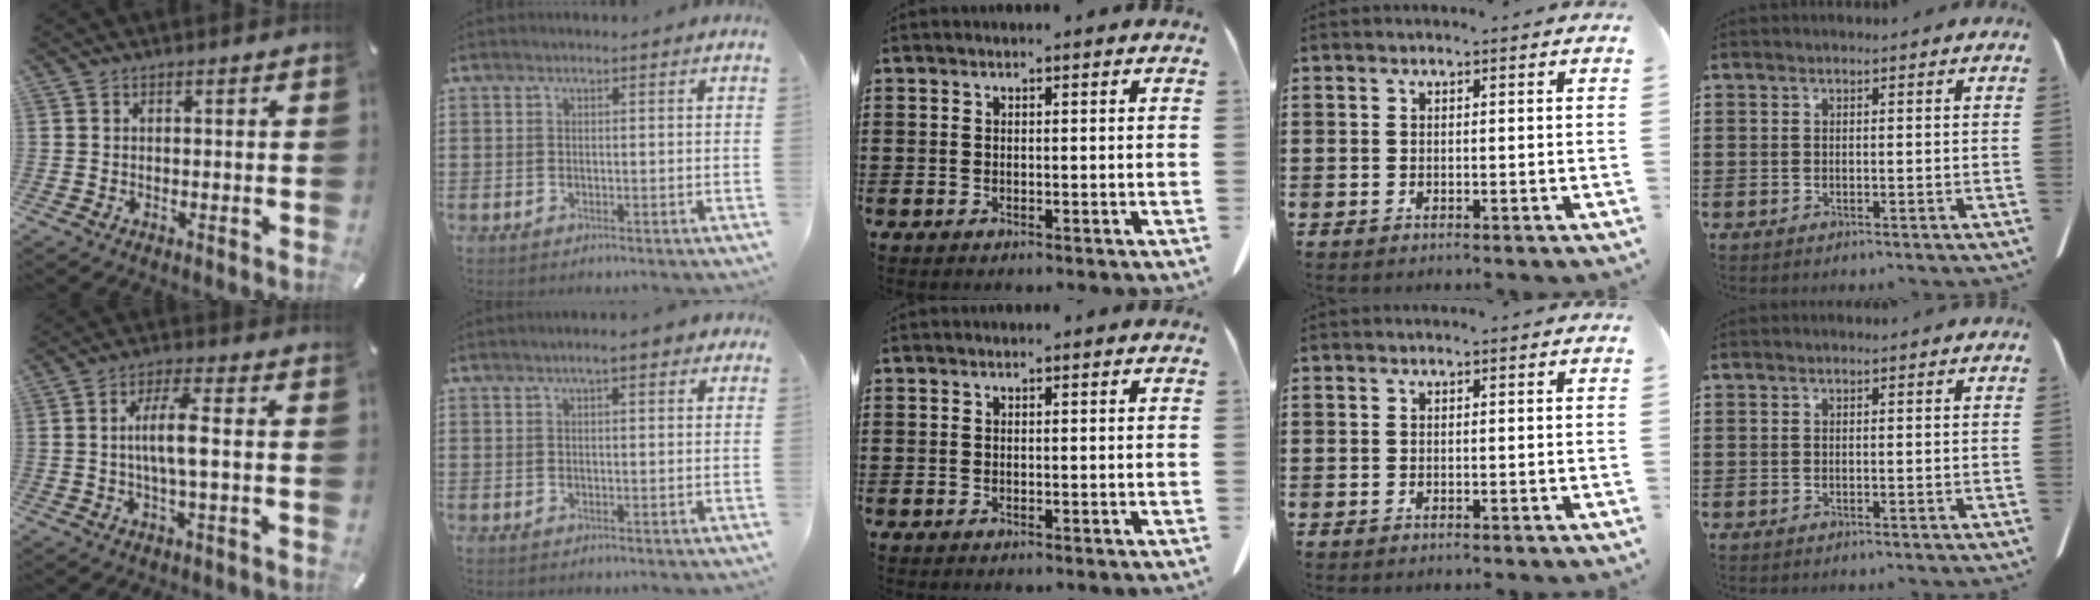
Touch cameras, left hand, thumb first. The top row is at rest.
{"thumb": {"total": 8.1, "force": [0.0, 1.4, 7.9], "torque": [-0.151, 0.003, -0.005]}, "index": {"total": 2.8, "force": [1.4, 0.6, 2.4], "torque": [-0.049, 0.004, 0.023]}}